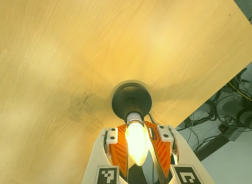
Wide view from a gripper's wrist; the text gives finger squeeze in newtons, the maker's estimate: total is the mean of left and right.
{"total": 26.1, "left": 22.5, "right": 29.8}